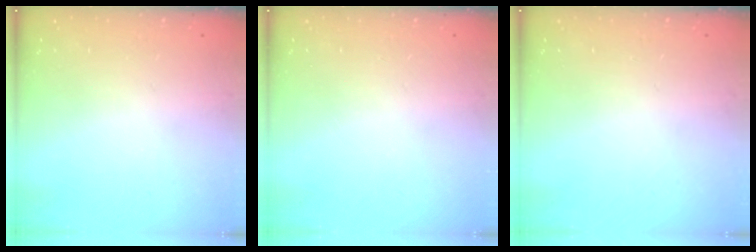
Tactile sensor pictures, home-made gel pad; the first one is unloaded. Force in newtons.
{"total": 0.0}
{"total": 0.0}